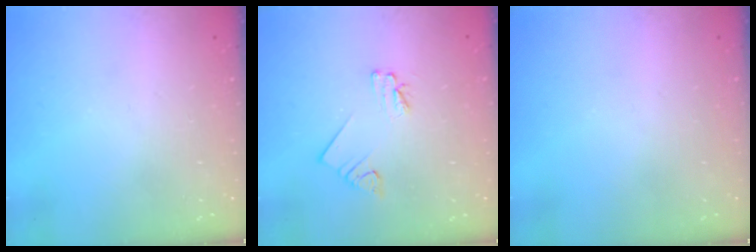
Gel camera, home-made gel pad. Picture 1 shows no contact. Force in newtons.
{"total": 2.3, "press": 2.3, "slide": 0.1}
{"total": 0.0}